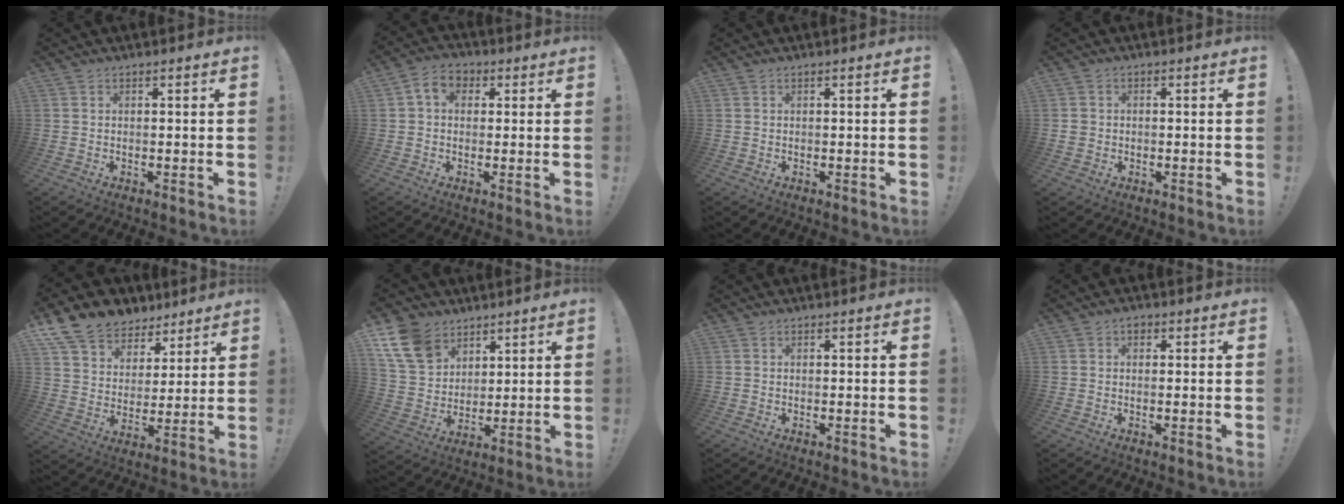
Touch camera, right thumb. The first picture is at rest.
{"total": 6.4, "force": [1.8, 4.7, 4.0], "torque": [-0.066, 0.006, 0.036]}
{"total": 0.0}
{"total": 2.0, "force": [-0.2, 1.9, 0.8], "torque": [-0.009, 0.006, -0.003]}
{"total": 12.1, "force": [8.8, 7.8, 2.9], "torque": [-0.051, -0.067, 0.169]}
{"total": 14.3, "force": [8.5, 10.0, 5.9], "torque": [-0.111, -0.037, 0.172]}
{"total": 0.0}
{"total": 1.5, "force": [0.4, 1.0, 1.0], "torque": [-0.005, -0.001, 0.002]}